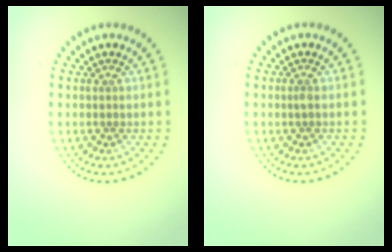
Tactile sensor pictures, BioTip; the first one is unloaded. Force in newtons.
{"total": 0.5, "press": 0.5, "slide": 0.3}